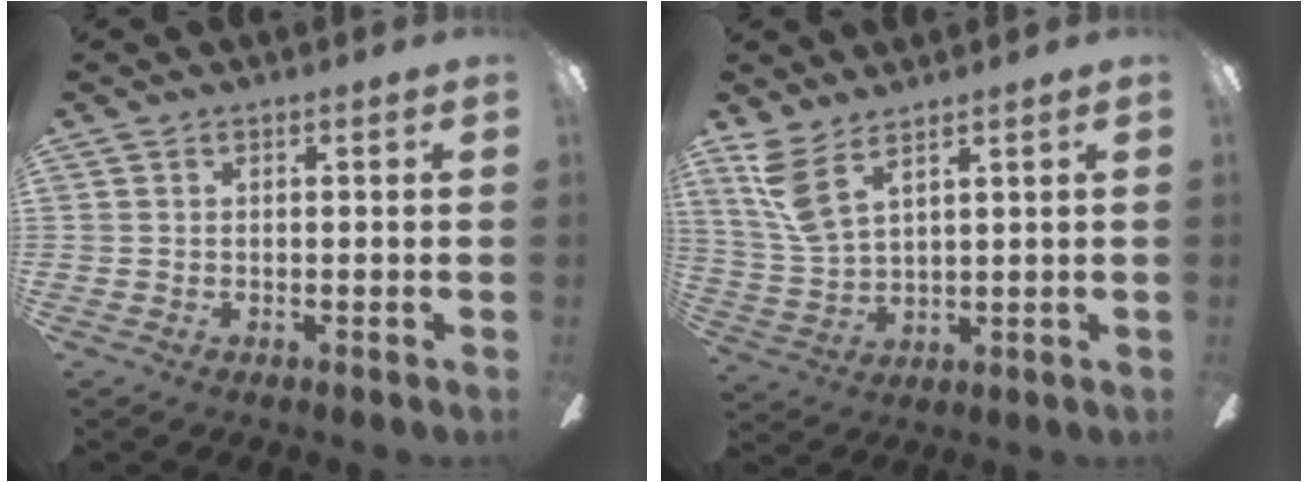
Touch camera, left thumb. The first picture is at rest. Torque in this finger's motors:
{"motor_torque": [0.02, 0.08, 0.02, -0.21, 0.04]}